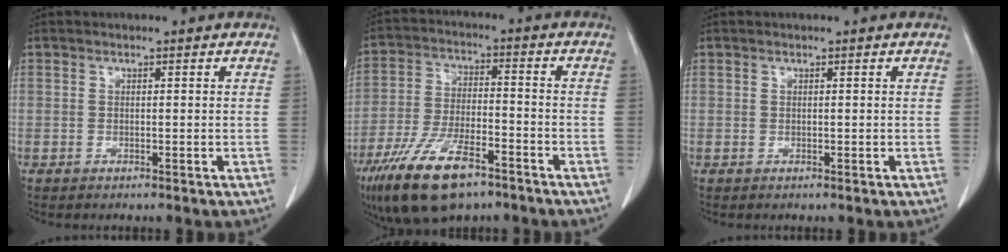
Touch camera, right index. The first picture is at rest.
{"total": 14.5, "force": [-9.4, 4.7, 9.9], "torque": [-0.203, -0.019, -0.171]}
{"total": 0.0}